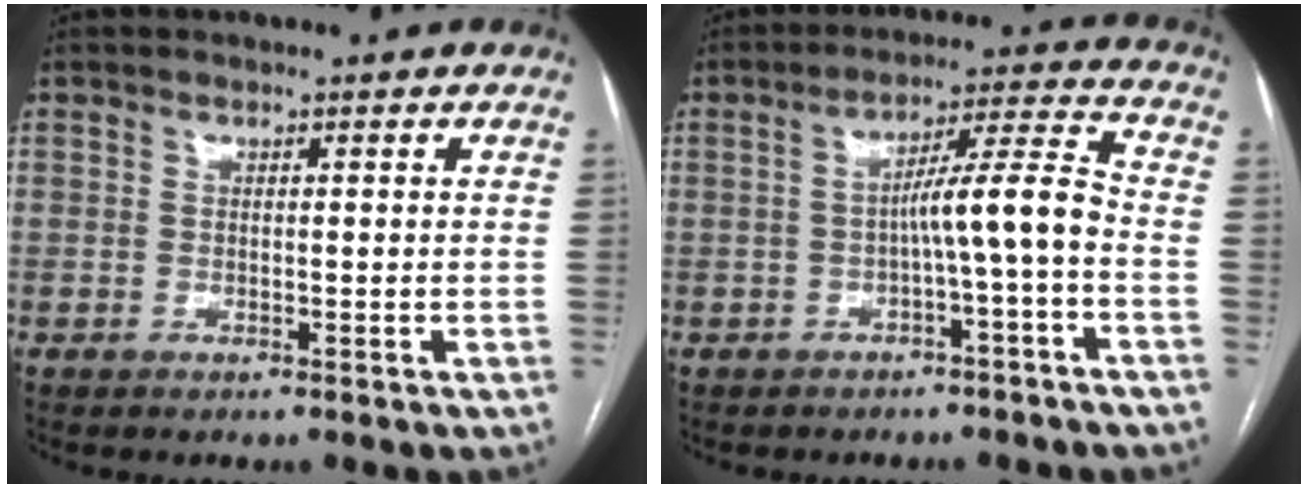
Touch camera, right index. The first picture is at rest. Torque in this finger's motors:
{"motor_torque": [1.25, -0.30, 0.62, 0.14]}